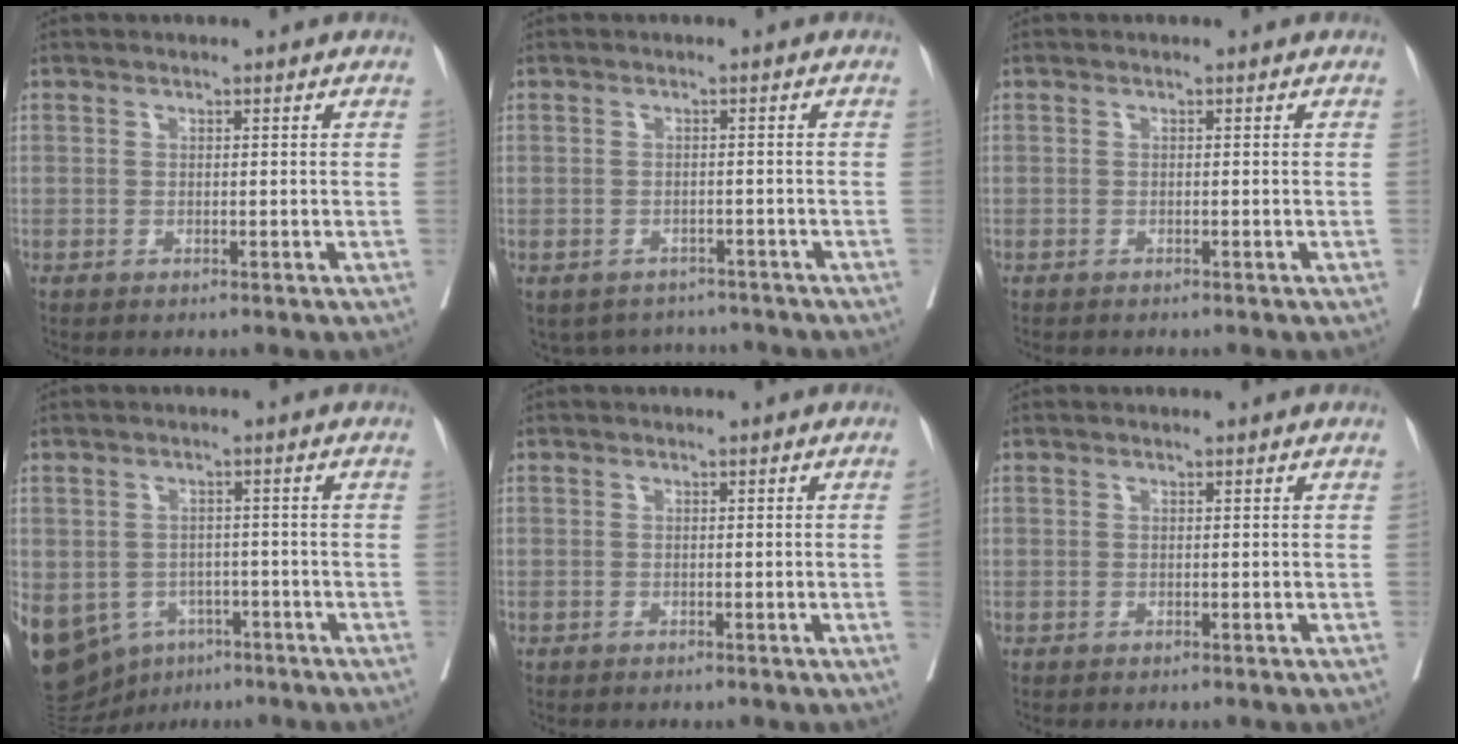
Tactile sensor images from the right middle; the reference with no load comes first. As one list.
[{"total": 5.7, "force": [-5.2, 2.4, 0.1], "torque": [0.007, 0.013, -0.065]}, {"total": 1.2, "force": [-1.1, 0.3, 0.4], "torque": [-0.010, -0.003, -0.015]}, {"total": 24.9, "force": [-10.8, 19.5, 11.1], "torque": [-0.362, -0.014, -0.147]}, {"total": 1.1, "force": [-0.2, -0.4, 1.0], "torque": [-0.010, 0.001, -0.003]}, {"total": 0.0}]